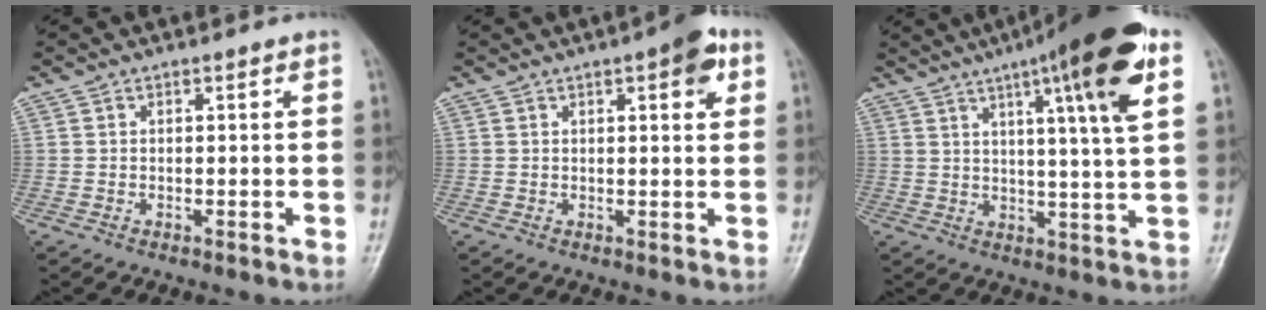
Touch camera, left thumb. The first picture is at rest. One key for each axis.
{"total": 5.5, "fx": 2.5, "fy": 1.9, "fz": 4.6, "tx": -0.045, "ty": -0.003, "tz": 0.025}
{"total": 17.4, "fx": 8.3, "fy": 1.8, "fz": 15.2, "tx": -0.218, "ty": -0.019, "tz": 0.114}